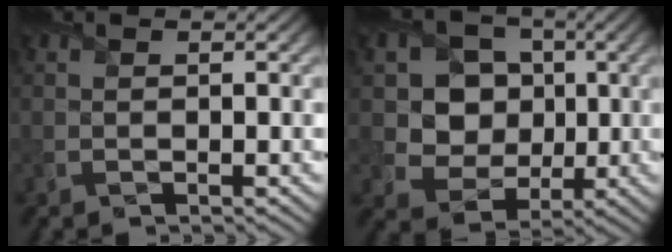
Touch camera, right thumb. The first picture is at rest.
{"total": 8.2, "force": [1.2, 7.3, 3.6], "torque": [-0.089, 0.003, 0.018]}